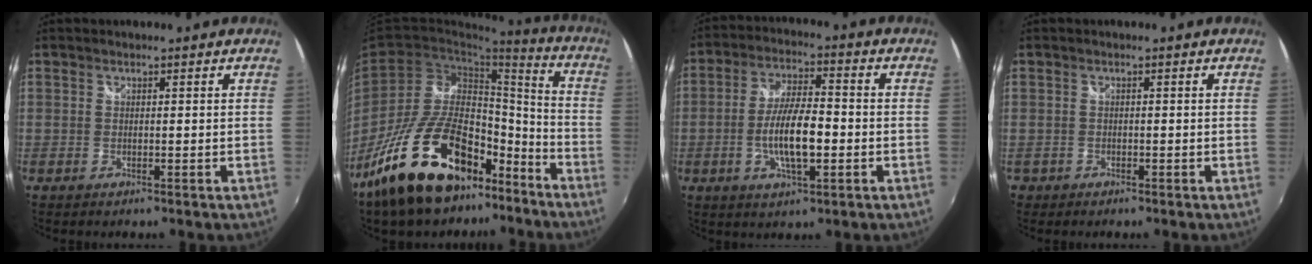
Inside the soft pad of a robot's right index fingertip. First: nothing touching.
{"total": 23.9, "force": [-16.3, 11.3, 13.3], "torque": [-0.242, 0.023, -0.251]}
{"total": 10.1, "force": [-2.4, 3.0, 9.3], "torque": [-0.182, -0.002, -0.041]}
{"total": 1.8, "force": [-0.8, 1.6, 0.1], "torque": [-0.007, 0.002, -0.012]}